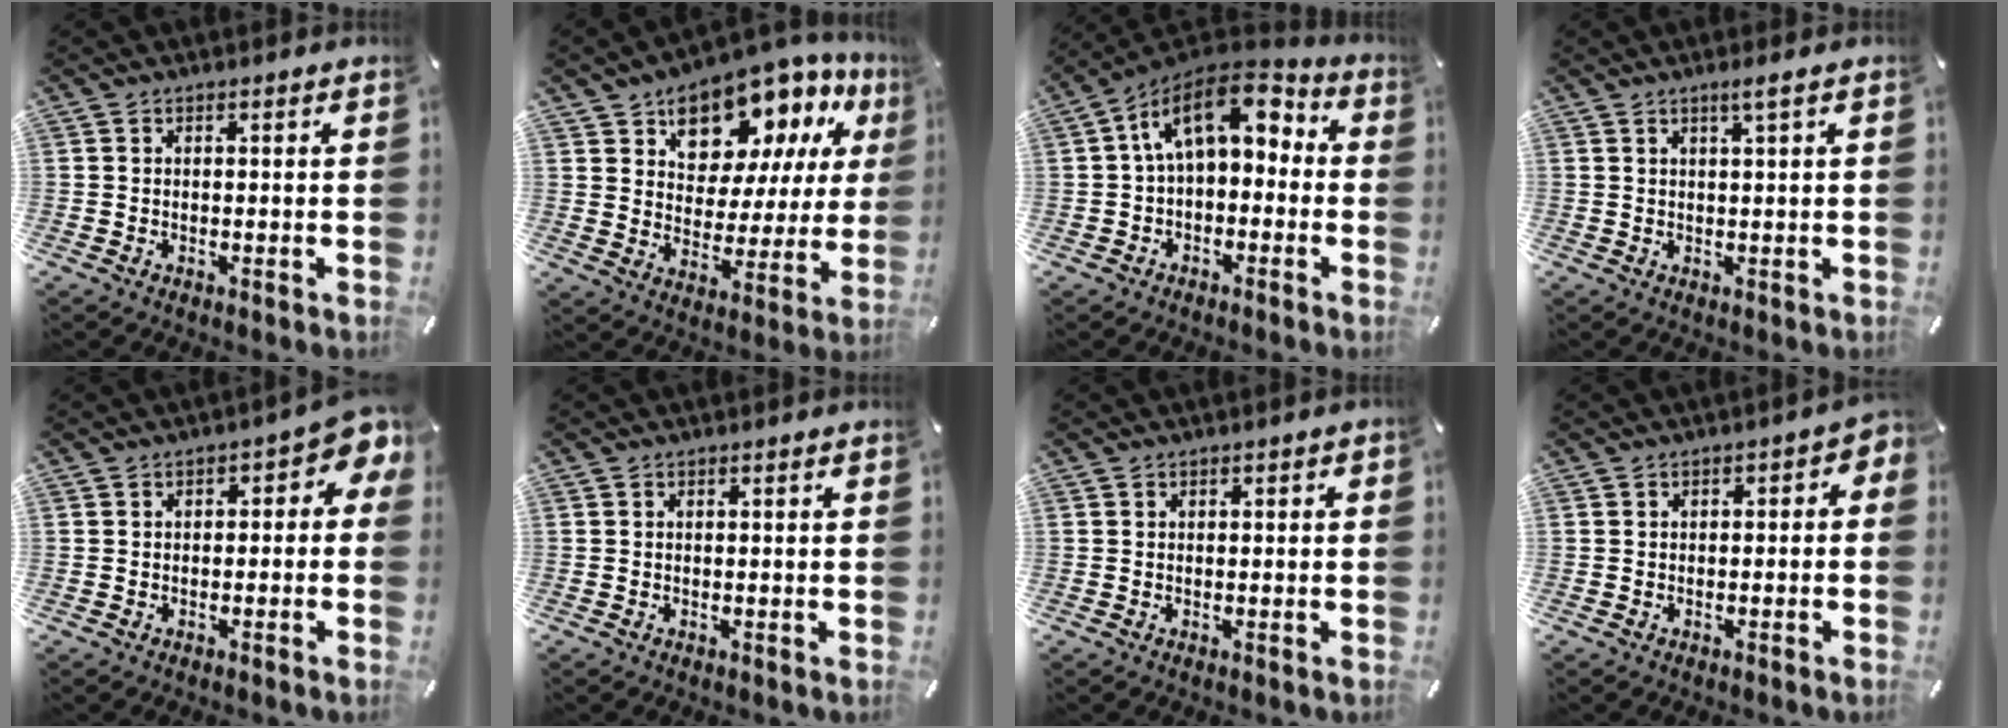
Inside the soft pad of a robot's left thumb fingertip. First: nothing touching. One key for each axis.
{"total": 14.4, "fx": 10.7, "fy": 7.8, "fz": 5.7, "tx": -0.098, "ty": -0.088, "tz": 0.187}
{"total": 12.7, "fx": 4.2, "fy": 7.8, "fz": 9.2, "tx": -0.159, "ty": -0.018, "tz": 0.075}
{"total": 2.7, "fx": 1.5, "fy": 0.0, "fz": 2.3, "tx": -0.045, "ty": -0.002, "tz": 0.025}
{"total": 4.5, "fx": 0.5, "fy": 2.6, "fz": 3.6, "tx": -0.055, "ty": 0.003, "tz": 0.003}
{"total": 0.0}
{"total": 0.5, "fx": -0.1, "fy": 0.4, "fz": 0.3, "tx": -0.005, "ty": 0.001, "tz": -0.002}
{"total": 2.1, "fx": -1.0, "fy": 1.4, "fz": 1.3, "tx": -0.016, "ty": 0.007, "tz": -0.023}